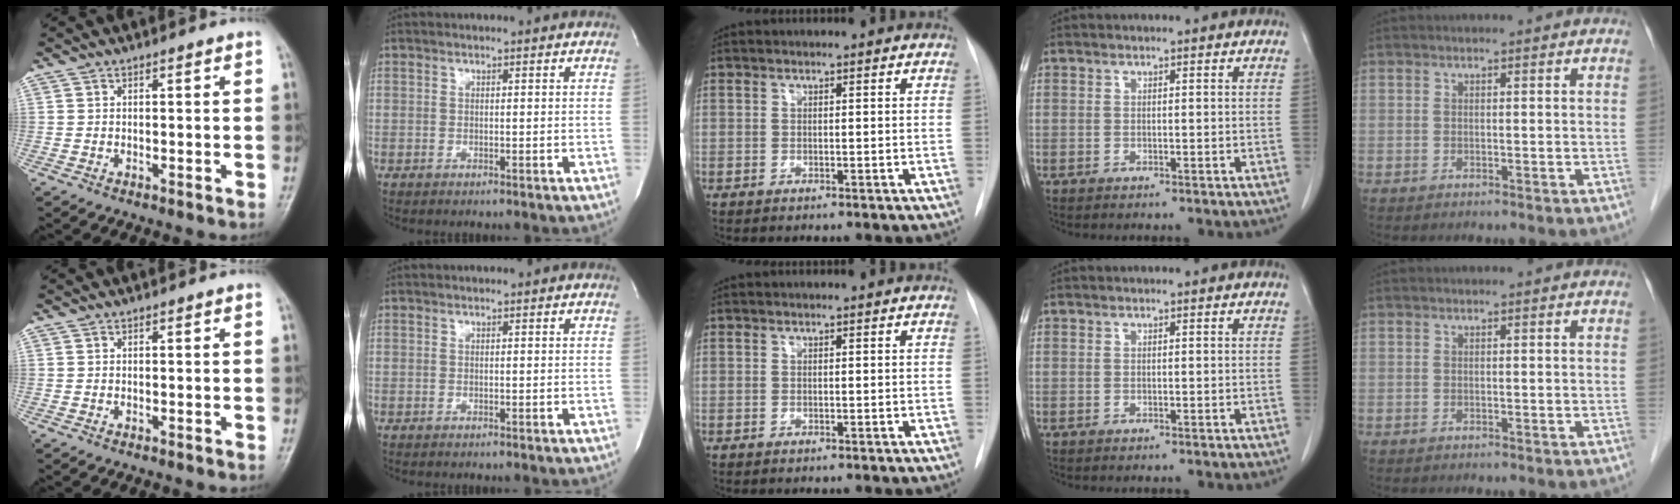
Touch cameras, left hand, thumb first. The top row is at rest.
{}